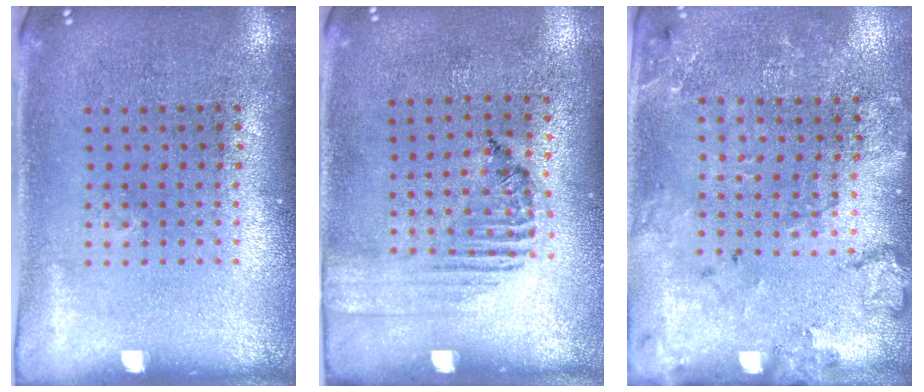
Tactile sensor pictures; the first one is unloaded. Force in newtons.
{"total": 1.5, "press": 1.1, "slide": 1.0}
{"total": 1.7, "press": 1.6, "slide": 0.5}